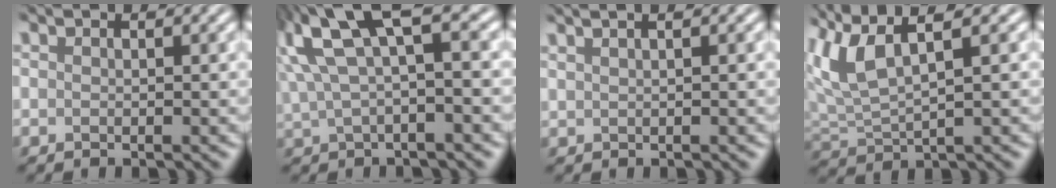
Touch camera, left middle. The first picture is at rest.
{"total": 5.2, "force": [2.7, 1.3, 4.2], "torque": [-0.093, 0.027, 0.064]}
{"total": 4.3, "force": [2.6, 2.2, 2.6], "torque": [-0.016, 0.052, 0.015]}
{"total": 5.2, "force": [3.1, 1.5, 4.0], "torque": [-0.111, 0.021, 0.073]}